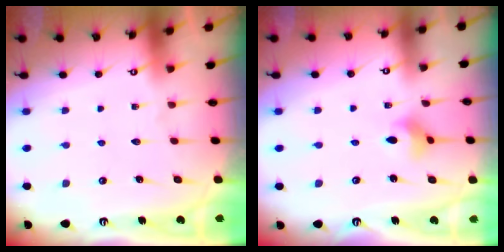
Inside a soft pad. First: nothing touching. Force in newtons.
{"total": 3.3, "press": 3.3, "slide": 0.3}